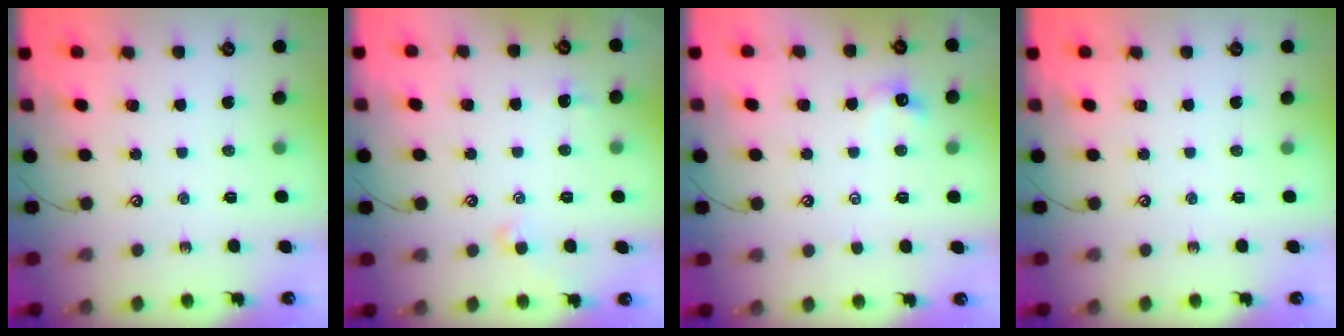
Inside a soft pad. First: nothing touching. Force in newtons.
{"total": 1.3, "press": 1.2, "slide": 0.5}
{"total": 1.0, "press": 0.9, "slide": 0.5}
{"total": 0.0}